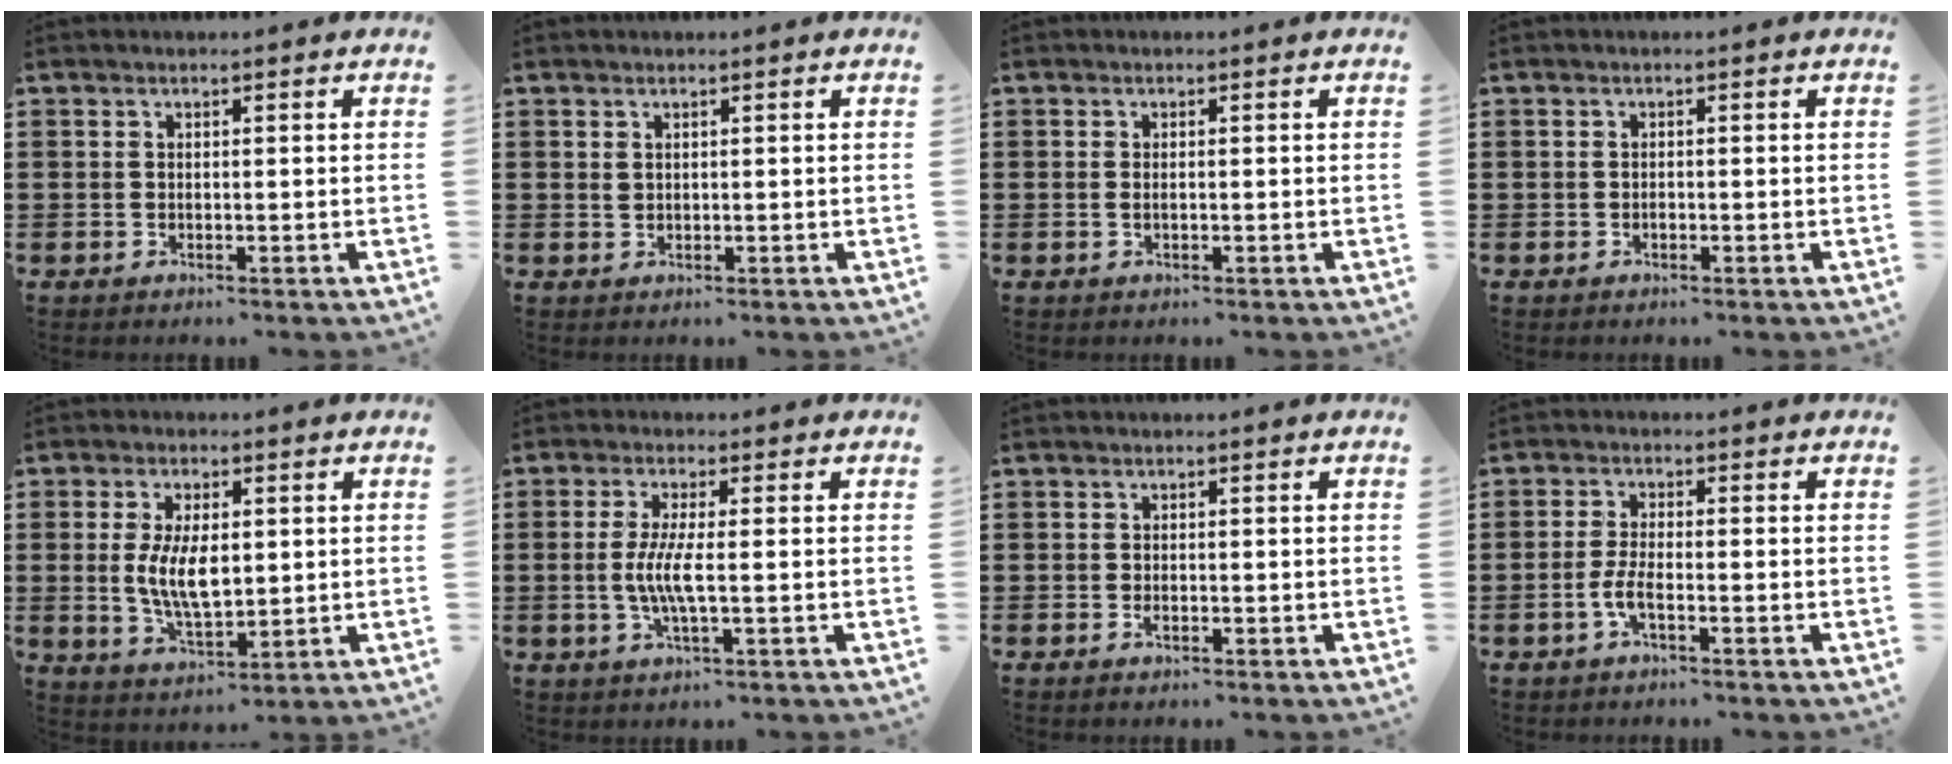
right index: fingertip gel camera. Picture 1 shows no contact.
{"total": 0.8, "force": [0.4, 0.6, 0.4], "torque": [-0.009, 0.004, 0.009]}
{"total": 0.0}
{"total": 0.5, "force": [-0.3, 0.3, 0.3], "torque": [-0.008, 0.000, -0.005]}
{"total": 7.8, "force": [0.4, 3.7, 6.9], "torque": [-0.151, 0.001, 0.002]}
{"total": 5.2, "force": [-0.6, 0.4, 5.1], "torque": [-0.114, -0.013, -0.020]}
{"total": 0.8, "force": [-0.5, 0.2, 0.7], "torque": [-0.014, -0.007, -0.007]}
{"total": 3.3, "force": [-1.5, 0.6, 2.9], "torque": [-0.071, -0.006, -0.033]}